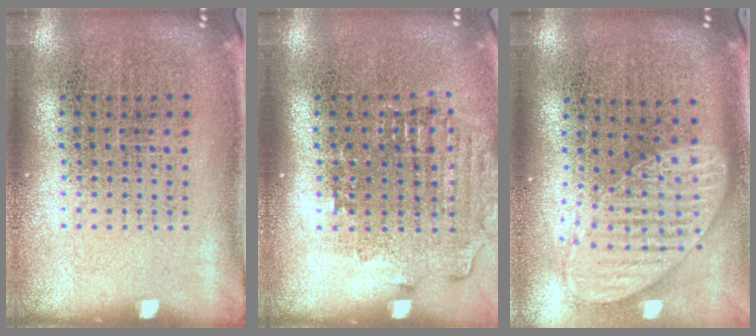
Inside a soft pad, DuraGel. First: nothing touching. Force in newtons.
{"total": 1.5, "press": 1.3, "slide": 0.7}
{"total": 1.8, "press": 1.5, "slide": 1.0}